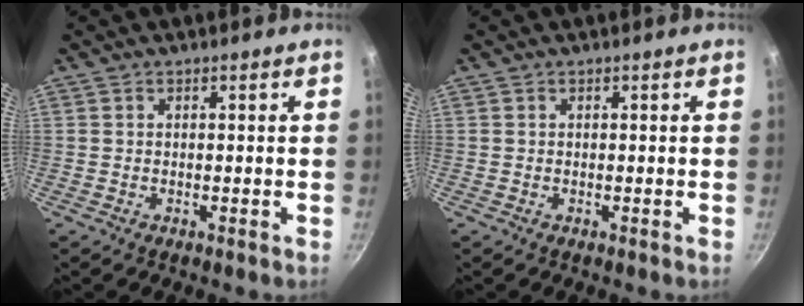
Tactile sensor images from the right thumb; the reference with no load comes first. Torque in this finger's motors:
{"motor_torque": [-0.02, 0.02, 0.00, 0.00, 0.00]}